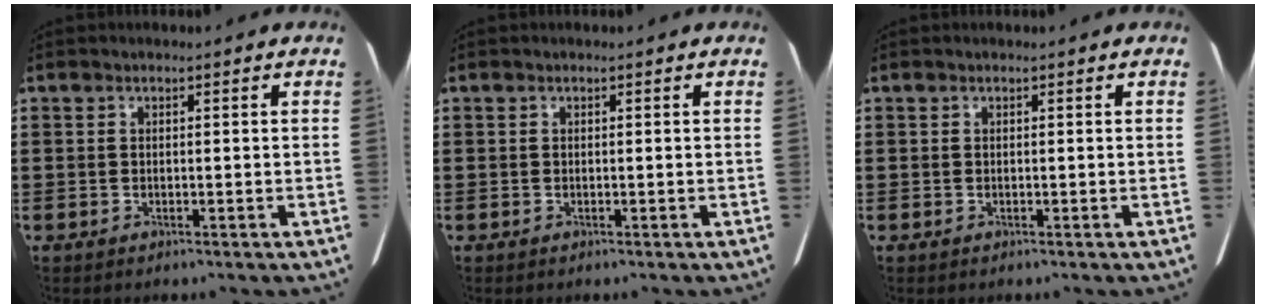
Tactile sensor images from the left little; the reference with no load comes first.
{"total": 0.0}
{"total": 0.0}